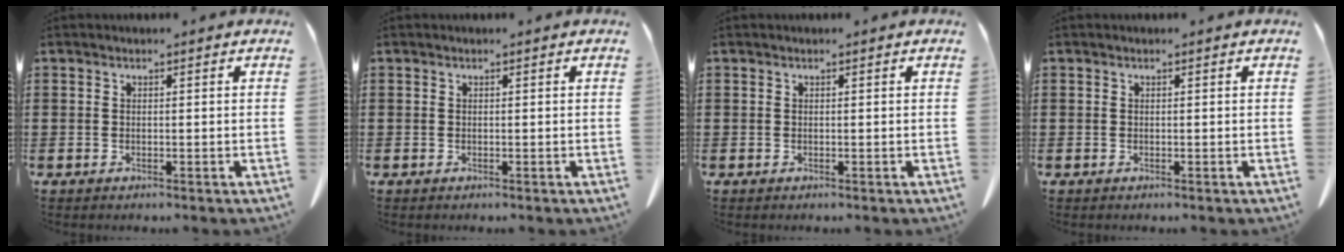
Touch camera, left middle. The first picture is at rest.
{"total": 0.0}
{"total": 0.0}
{"total": 0.0}